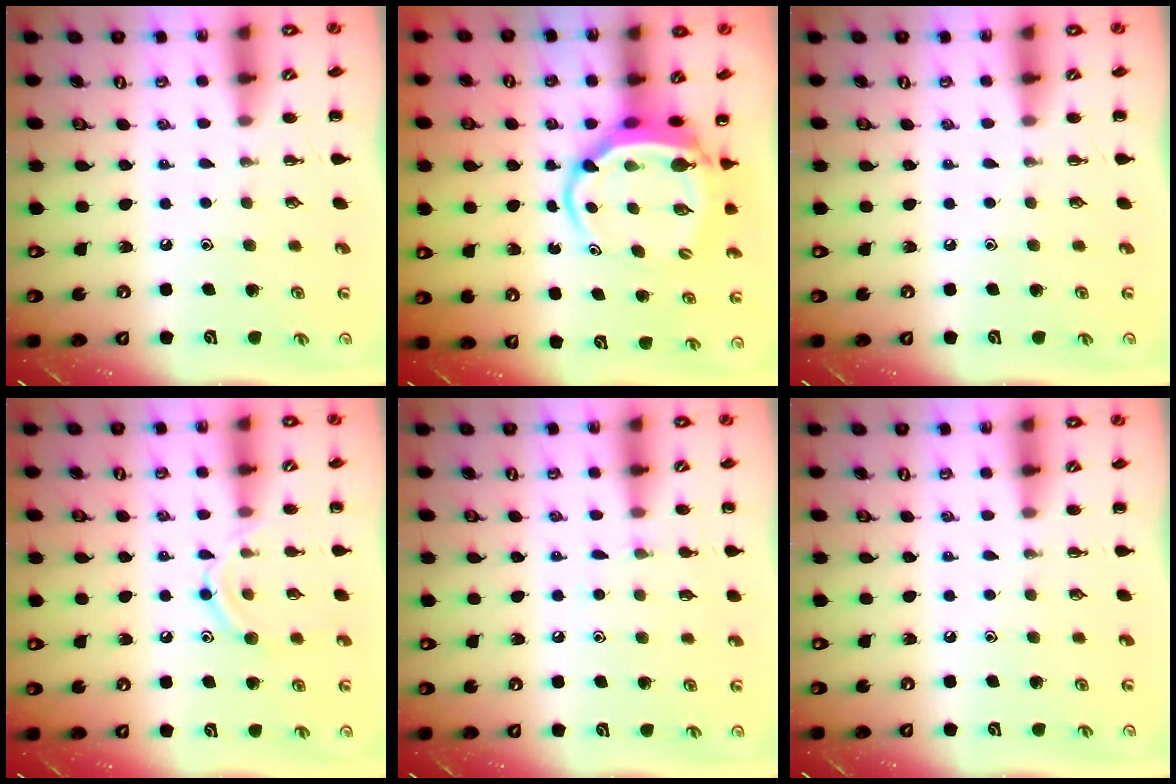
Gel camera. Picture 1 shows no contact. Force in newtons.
{"total": 5.9, "press": 5.8, "slide": 1.1}
{"total": 0.0}
{"total": 11.0, "press": 10.8, "slide": 1.5}
{"total": 5.5, "press": 5.3, "slide": 1.5}
{"total": 0.0}